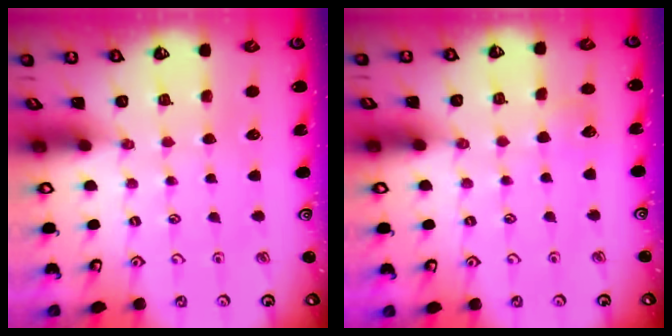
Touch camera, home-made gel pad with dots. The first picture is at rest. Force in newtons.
{"total": 4.9, "press": 4.8, "slide": 0.5}